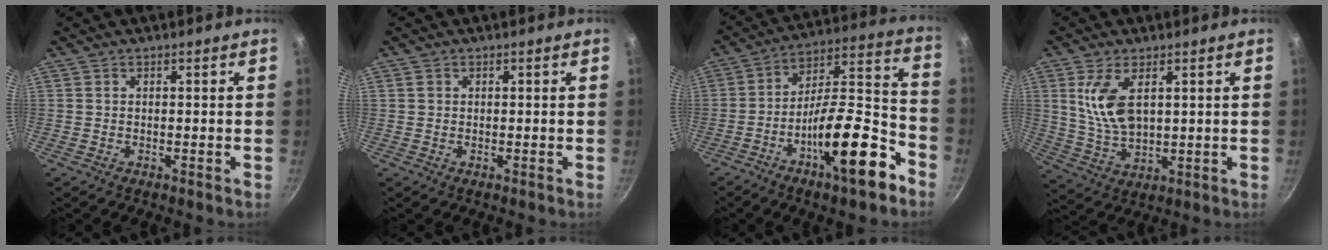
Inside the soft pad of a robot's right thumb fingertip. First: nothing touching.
{"total": 0.8, "force": [0.2, 0.7, 0.2], "torque": [-0.001, 0.003, 0.002]}
{"total": 19.4, "force": [-9.8, 6.2, 15.6], "torque": [-0.208, 0.077, -0.164]}
{"total": 9.8, "force": [3.1, 5.0, 7.8], "torque": [-0.147, -0.023, 0.069]}